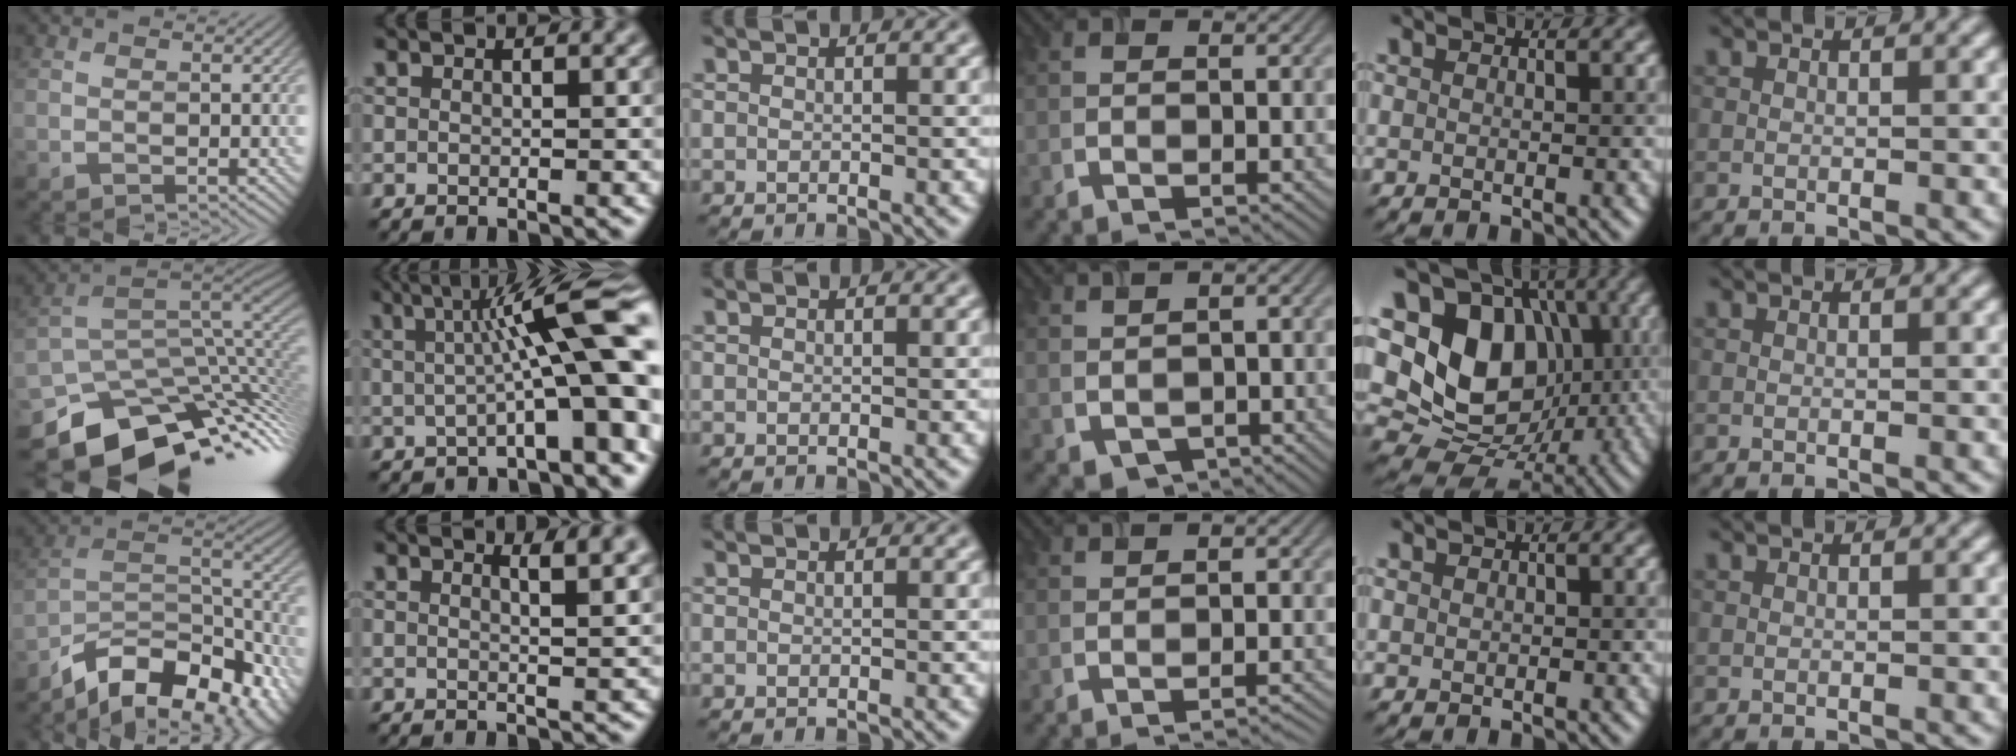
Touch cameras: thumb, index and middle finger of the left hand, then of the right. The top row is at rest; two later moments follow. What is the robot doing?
{"motion": "open", "object": "airpods case & airpods"}